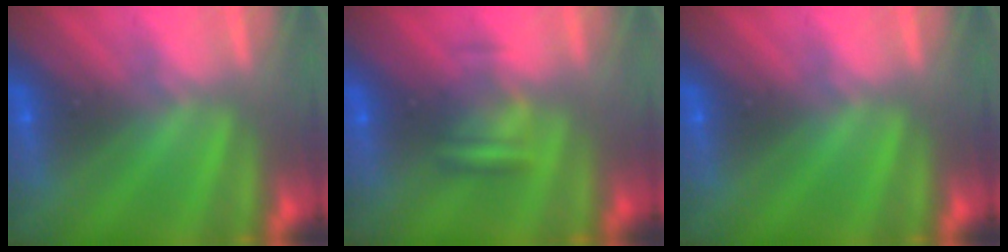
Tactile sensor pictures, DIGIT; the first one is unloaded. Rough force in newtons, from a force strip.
{"total": 7.6}
{"total": 0.0}